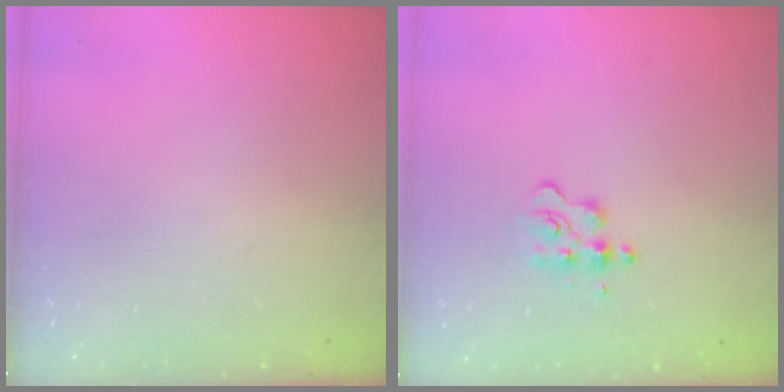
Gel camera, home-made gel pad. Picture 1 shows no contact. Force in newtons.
{"total": 4.4, "press": 4.4, "slide": 0.5}